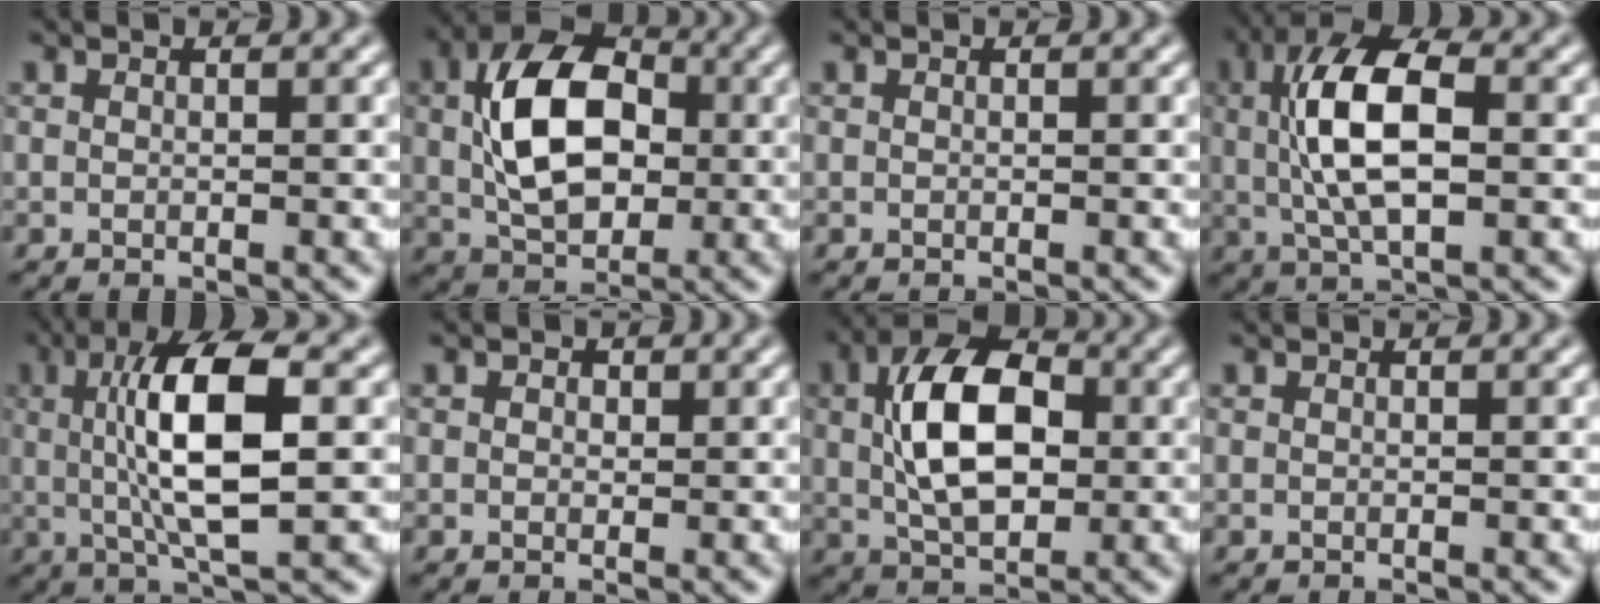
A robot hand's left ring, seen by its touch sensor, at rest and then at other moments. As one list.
[{"total": 10.0, "force": [0.5, 6.6, 7.5], "torque": [-0.148, 0.013, 0.010]}, {"total": 0.0}, {"total": 8.2, "force": [0.4, 3.7, 7.3], "torque": [-0.136, 0.017, 0.003]}, {"total": 8.4, "force": [0.6, 2.5, 8.0], "torque": [-0.140, 0.008, 0.013]}, {"total": 1.4, "force": [0.5, 1.2, 0.7], "torque": [-0.008, 0.012, -0.002]}, {"total": 9.2, "force": [0.6, 5.6, 7.3], "torque": [-0.137, 0.017, 0.007]}, {"total": 0.0}]